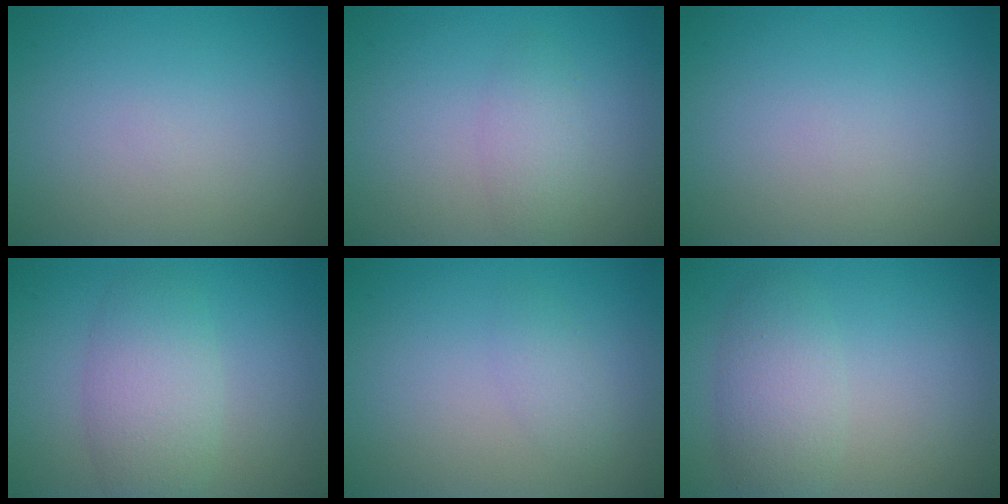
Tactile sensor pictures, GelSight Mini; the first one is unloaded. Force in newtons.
{"total": 1.8, "press": 1.8, "slide": 0.0}
{"total": 0.0}
{"total": 4.3, "press": 4.3, "slide": 0.2}
{"total": 1.3, "press": 1.3, "slide": 0.1}
{"total": 3.5, "press": 3.5, "slide": 0.1}